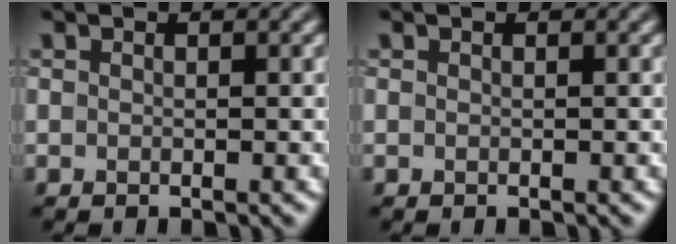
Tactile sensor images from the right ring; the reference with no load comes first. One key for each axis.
{"total": 0.0}